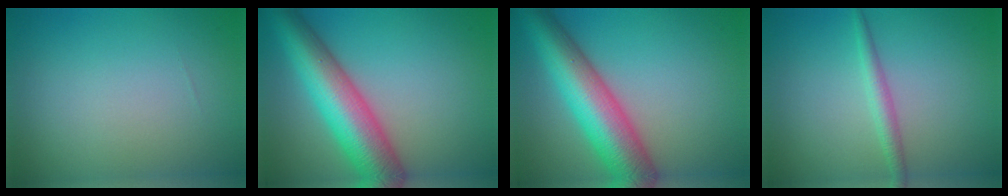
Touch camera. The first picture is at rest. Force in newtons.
{"total": 9.5, "press": 9.5, "slide": 0.1}
{"total": 9.5, "press": 9.5, "slide": 0.1}
{"total": 1.7, "press": 1.7, "slide": 0.0}